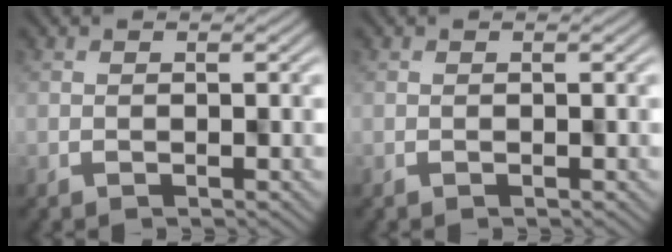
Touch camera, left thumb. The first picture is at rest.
{"total": 0.0}